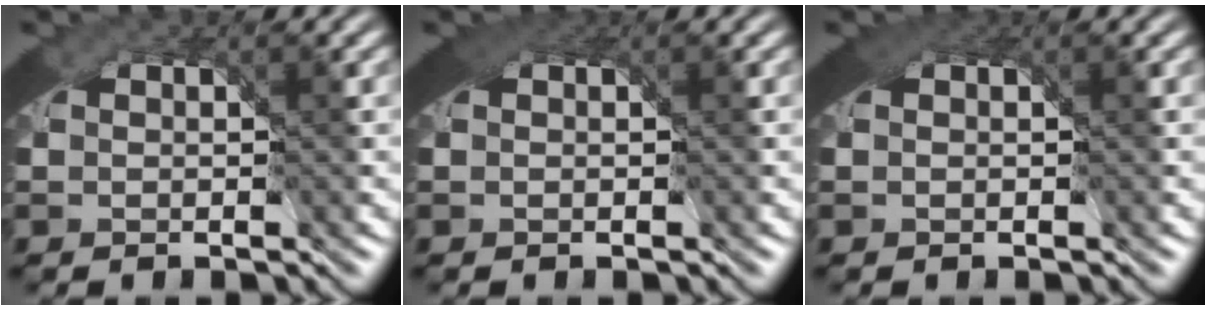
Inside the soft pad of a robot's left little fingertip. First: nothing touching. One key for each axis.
{"total": 0.5, "fx": 0.2, "fy": 0.2, "fz": 0.4, "tx": -0.005, "ty": 0.005, "tz": 0.000}
{"total": 0.0}